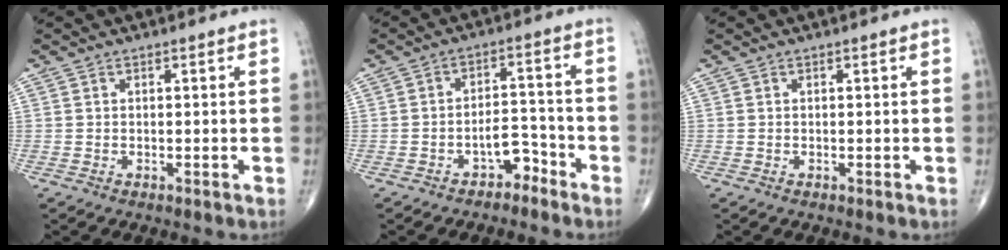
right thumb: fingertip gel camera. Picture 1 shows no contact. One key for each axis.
{"total": 5.2, "fx": -3.5, "fy": 3.0, "fz": 2.4, "tx": -0.015, "ty": 0.043, "tz": -0.055}
{"total": 0.0}